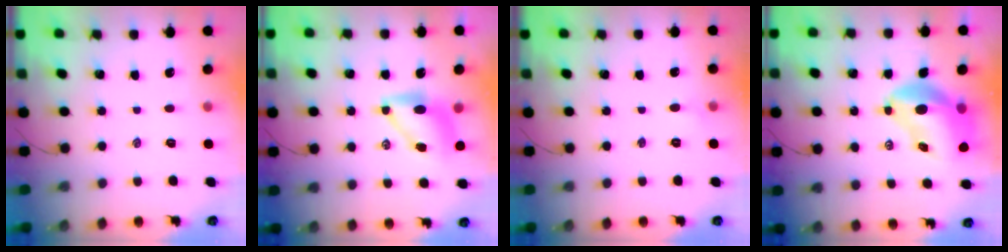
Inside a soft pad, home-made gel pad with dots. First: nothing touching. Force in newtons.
{"total": 7.2, "press": 7.1, "slide": 0.9}
{"total": 2.7, "press": 2.6, "slide": 0.9}
{"total": 10.8, "press": 10.3, "slide": 3.1}